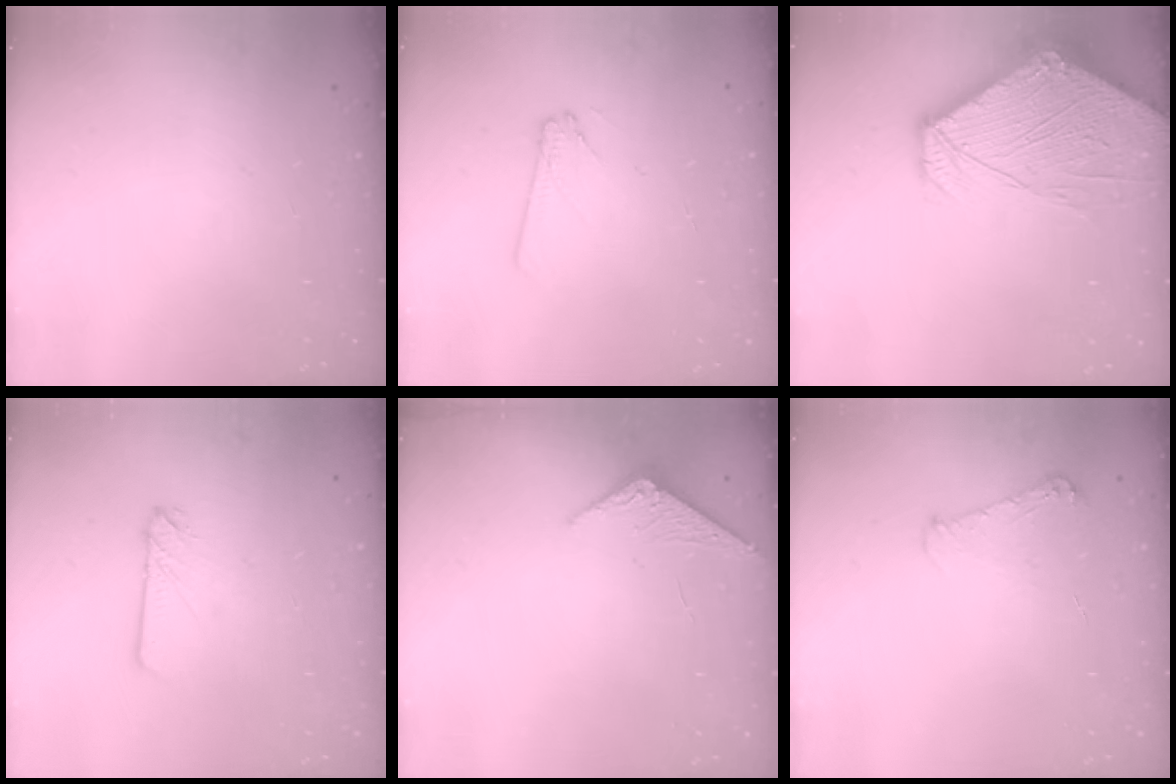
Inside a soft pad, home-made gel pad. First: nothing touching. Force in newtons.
{"total": 2.9, "press": 2.9, "slide": 0.4}
{"total": 12.5, "press": 12.4, "slide": 1.6}
{"total": 2.9, "press": 2.9, "slide": 0.4}
{"total": 2.4, "press": 2.4, "slide": 0.3}
{"total": 5.4, "press": 5.4, "slide": 0.5}